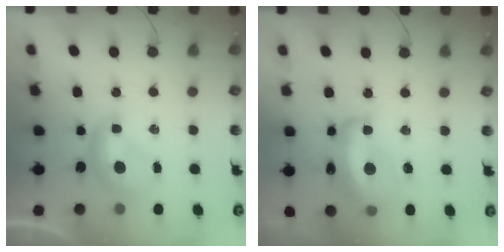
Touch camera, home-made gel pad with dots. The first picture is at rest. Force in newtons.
{"total": 8.9, "press": 8.9, "slide": 1.1}